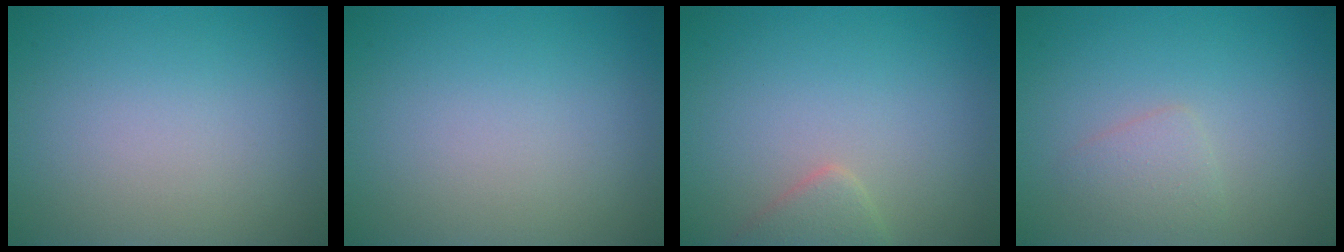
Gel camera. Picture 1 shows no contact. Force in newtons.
{"total": 0.0}
{"total": 1.9, "press": 1.9, "slide": 0.1}
{"total": 1.5, "press": 1.5, "slide": 0.1}